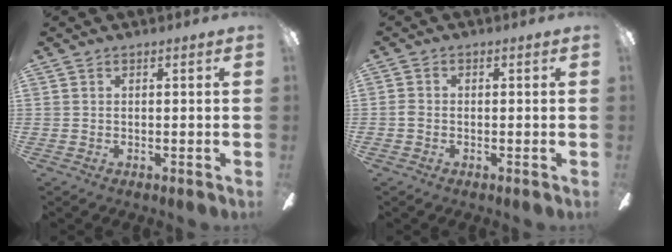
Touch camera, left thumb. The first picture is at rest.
{"total": 1.4, "force": [-0.5, 1.0, 0.9], "torque": [-0.017, 0.005, -0.011]}